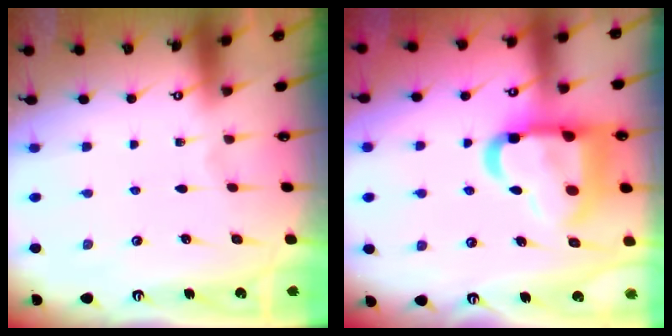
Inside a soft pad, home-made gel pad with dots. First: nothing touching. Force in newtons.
{"total": 20.9, "press": 20.8, "slide": 2.2}